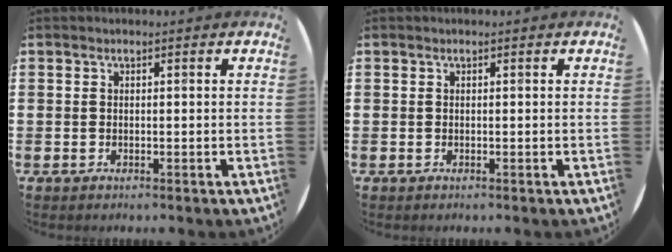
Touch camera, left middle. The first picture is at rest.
{"total": 0.0}